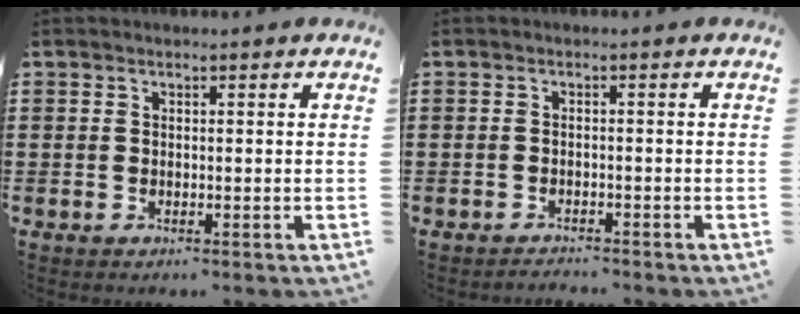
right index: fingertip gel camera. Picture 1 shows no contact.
{"total": 1.2, "force": [-1.2, 0.0, 0.0], "torque": [-0.003, 0.002, -0.025]}